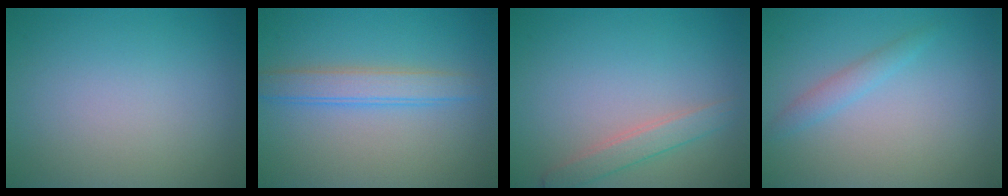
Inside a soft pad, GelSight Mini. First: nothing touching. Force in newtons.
{"total": 3.0, "press": 2.9, "slide": 0.2}
{"total": 2.1, "press": 2.1, "slide": 0.1}
{"total": 1.5, "press": 1.5, "slide": 0.1}